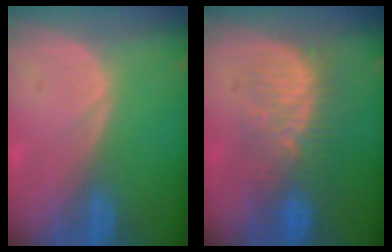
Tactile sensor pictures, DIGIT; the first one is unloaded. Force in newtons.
{"total": 8.5, "press": 8.2, "slide": 2.3}